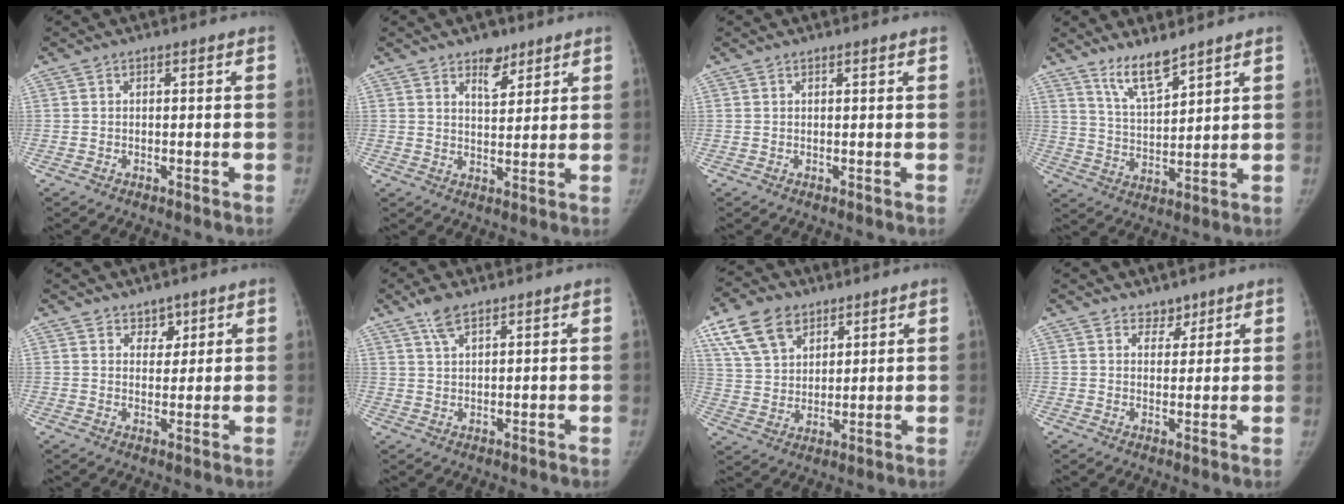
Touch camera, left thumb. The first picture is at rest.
{"total": 5.3, "force": [3.6, 2.7, 2.7], "torque": [-0.019, -0.025, 0.058]}
{"total": 0.6, "force": [0.5, 0.1, 0.3], "torque": [-0.006, -0.002, 0.006]}
{"total": 7.6, "force": [6.1, 1.5, 4.4], "torque": [-0.074, -0.049, 0.123]}
{"total": 3.2, "force": [2.2, 2.2, 0.8], "torque": [0.014, -0.015, 0.034]}
{"total": 4.0, "force": [2.9, 1.3, 2.5], "torque": [-0.050, -0.004, 0.060]}
{"total": 12.0, "force": [6.9, 7.7, 6.0], "torque": [-0.092, -0.019, 0.136]}
{"total": 2.7, "force": [2.2, 1.6, 0.3], "torque": [0.017, -0.014, 0.030]}